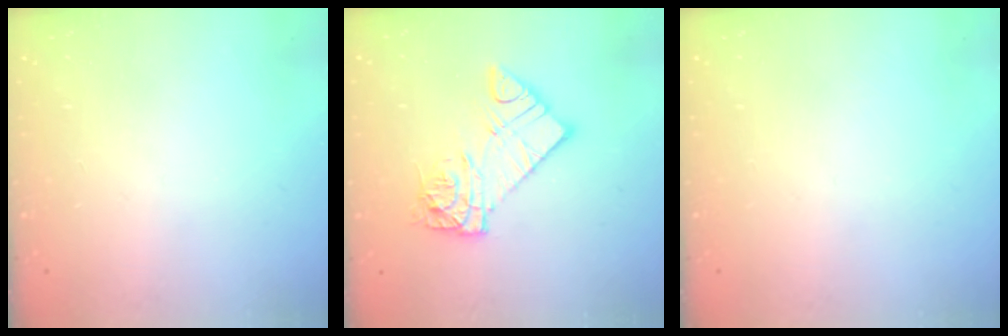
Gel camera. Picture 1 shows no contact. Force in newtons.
{"total": 11.0, "press": 10.9, "slide": 1.0}
{"total": 0.0}